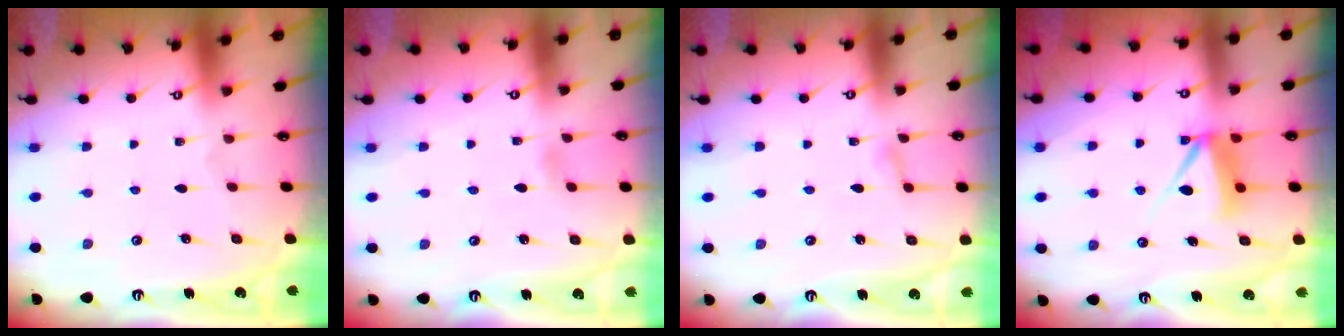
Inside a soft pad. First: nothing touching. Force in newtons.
{"total": 2.1, "press": 2.1, "slide": 0.2}
{"total": 2.8, "press": 2.8, "slide": 0.3}
{"total": 7.8, "press": 7.7, "slide": 0.6}